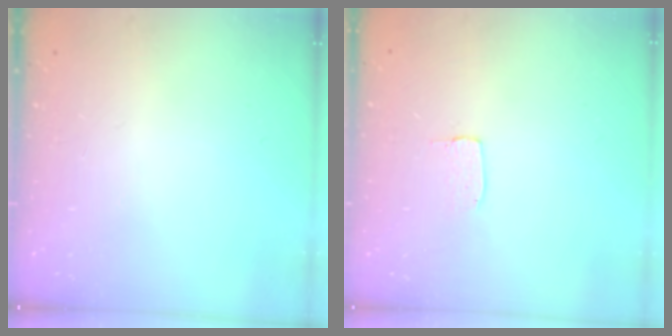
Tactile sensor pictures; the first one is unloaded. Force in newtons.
{"total": 3.1, "press": 3.1, "slide": 0.2}